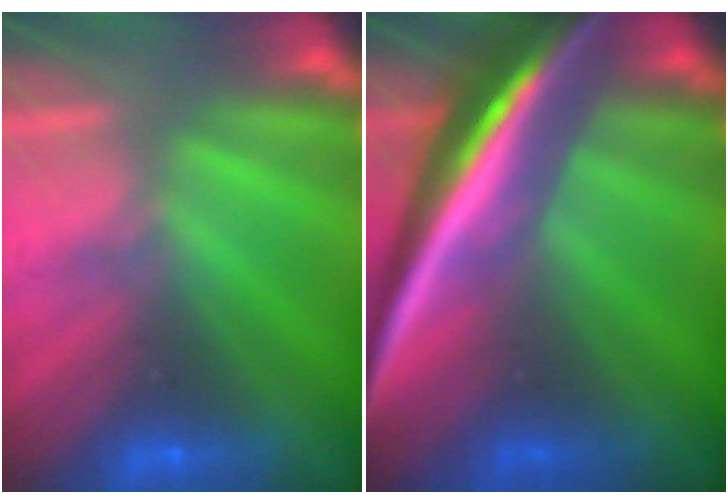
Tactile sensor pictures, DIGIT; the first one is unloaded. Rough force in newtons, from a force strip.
{"total": 7.1}